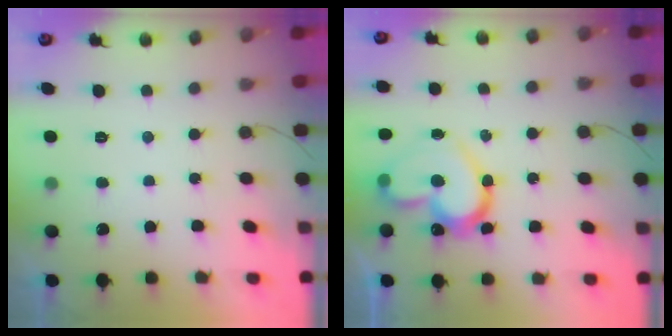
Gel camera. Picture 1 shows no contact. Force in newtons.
{"total": 18.1, "press": 18.1, "slide": 1.5}